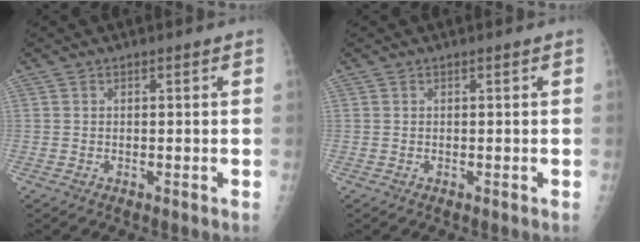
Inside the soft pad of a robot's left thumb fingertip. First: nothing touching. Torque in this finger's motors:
{"motor_torque": [0.00, 0.00, -0.04, -0.08, 0.00]}